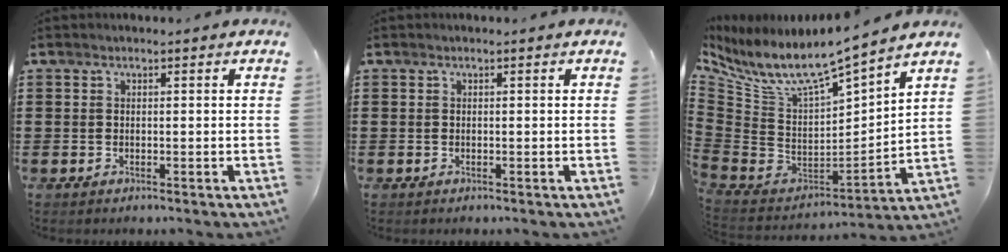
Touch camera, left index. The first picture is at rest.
{"total": 0.0}
{"total": 8.1, "force": [6.4, 1.6, 4.6], "torque": [-0.117, -0.063, 0.107]}